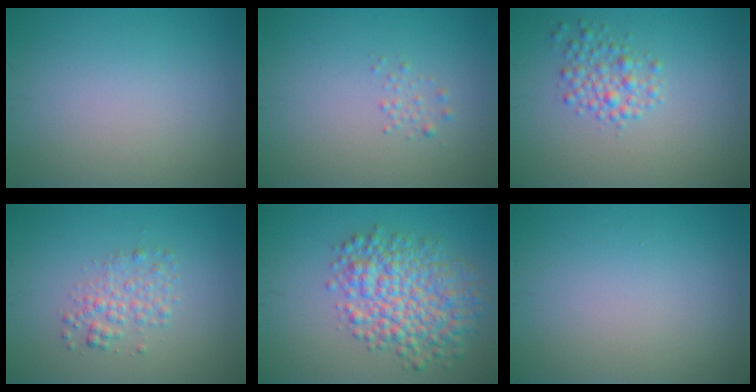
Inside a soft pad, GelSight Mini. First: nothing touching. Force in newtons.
{"total": 0.8, "press": 0.8, "slide": 0.0}
{"total": 2.4, "press": 2.4, "slide": 0.1}
{"total": 2.3, "press": 2.3, "slide": 0.1}
{"total": 7.0, "press": 7.0, "slide": 0.2}
{"total": 0.0}